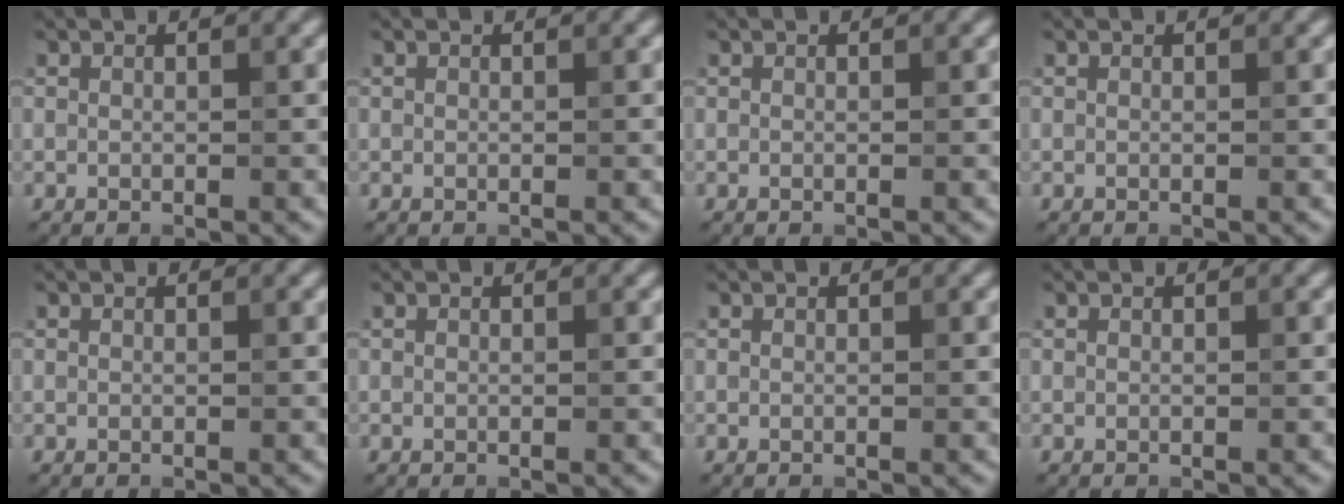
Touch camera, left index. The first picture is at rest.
{"total": 0.0}
{"total": 0.0}
{"total": 0.0}
{"total": 0.0}
{"total": 0.0}
{"total": 0.0}
{"total": 0.0}